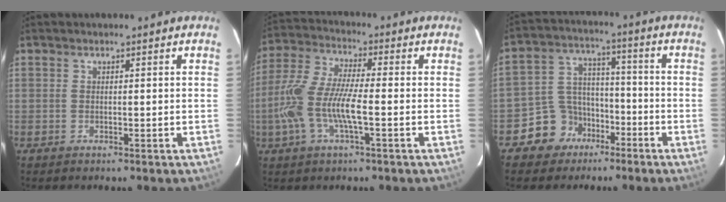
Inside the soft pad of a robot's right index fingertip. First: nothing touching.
{"total": 12.5, "force": [-3.1, 2.9, 11.8], "torque": [-0.252, -0.002, -0.062]}
{"total": 9.2, "force": [-5.8, 7.0, 1.3], "torque": [-0.040, 0.040, -0.092]}